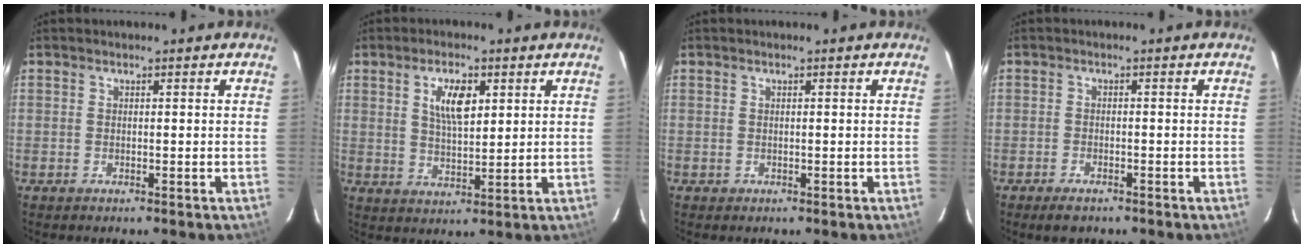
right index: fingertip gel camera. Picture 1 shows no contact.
{"total": 6.8, "force": [2.6, 3.0, 5.6], "torque": [-0.097, 0.005, 0.051]}
{"total": 0.0}
{"total": 3.0, "force": [-2.3, 1.3, 1.5], "torque": [-0.038, -0.004, -0.038]}